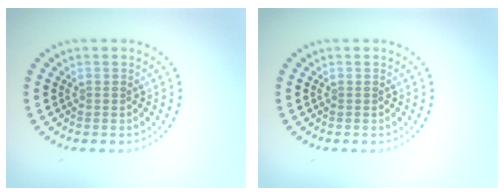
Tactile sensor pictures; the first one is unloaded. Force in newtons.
{"total": 0.0}